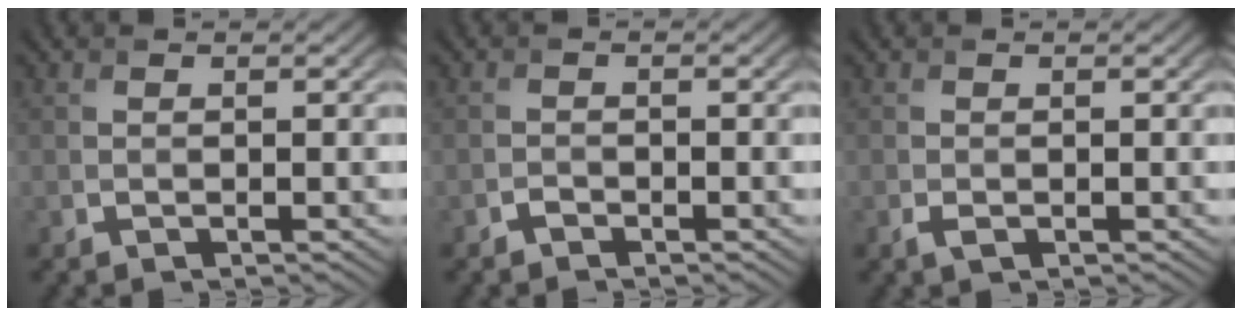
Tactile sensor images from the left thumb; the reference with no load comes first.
{"total": 0.7, "force": [-0.6, 0.3, 0.2], "torque": [-0.003, 0.000, -0.013]}
{"total": 1.0, "force": [-0.4, 0.5, 0.7], "torque": [-0.017, -0.003, -0.007]}